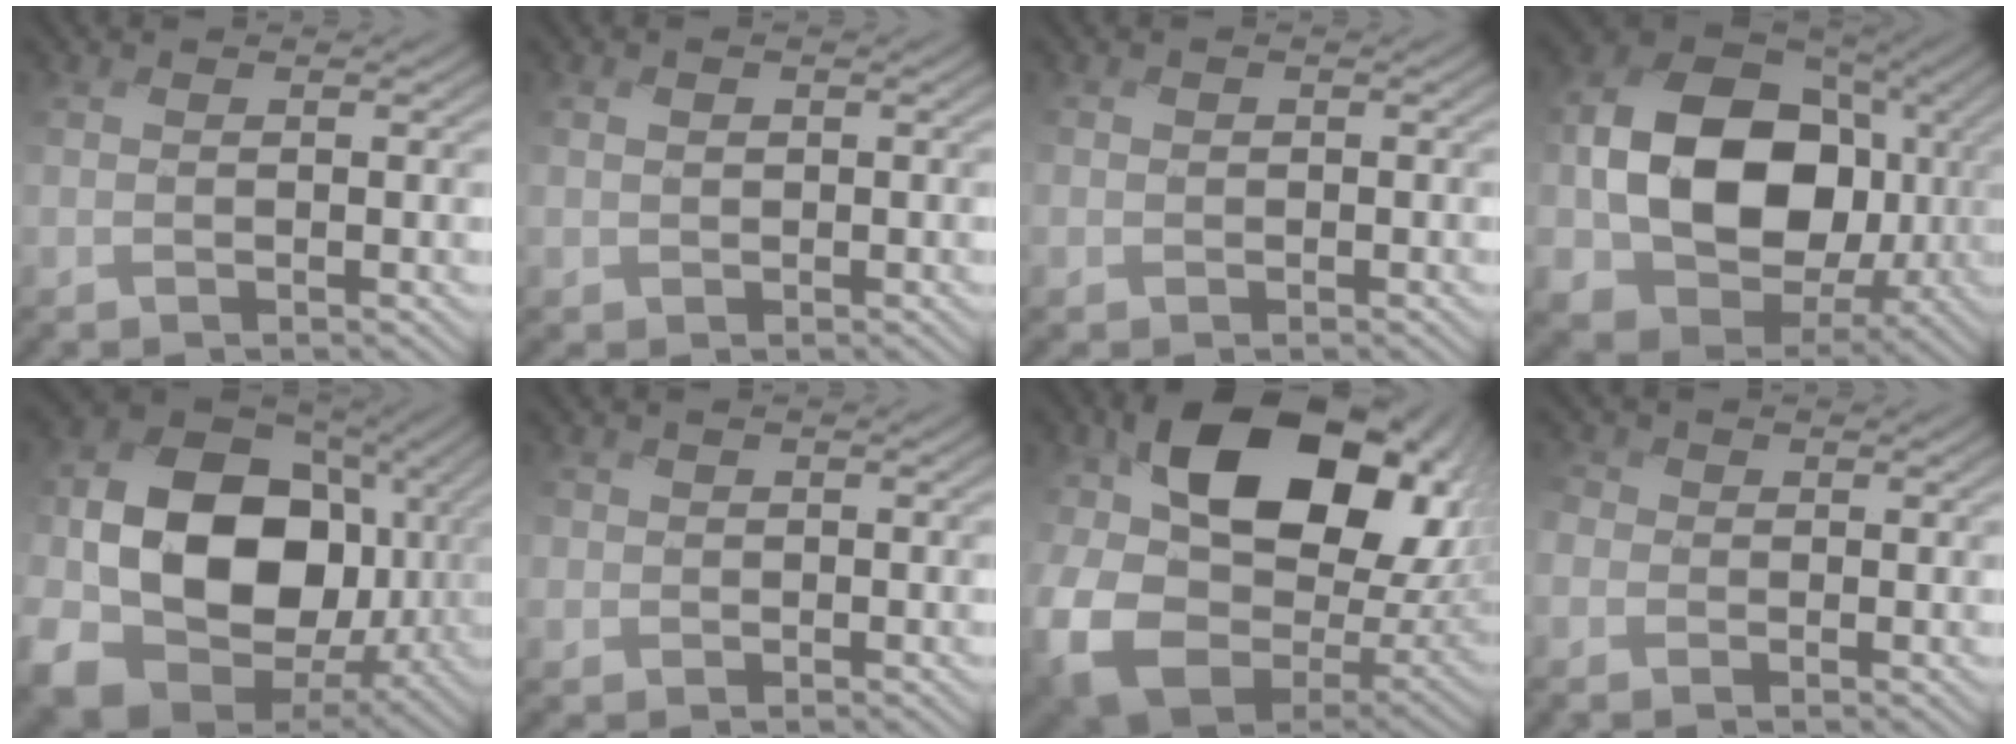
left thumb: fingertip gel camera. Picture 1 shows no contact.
{"total": 1.4, "force": [-0.2, 1.3, 0.4], "torque": [-0.014, -0.003, -0.006]}
{"total": 1.3, "force": [-0.5, 1.1, -0.5], "torque": [0.005, -0.005, -0.014]}
{"total": 15.3, "force": [-0.8, 12.0, 9.4], "torque": [-0.172, -0.034, -0.011]}
{"total": 18.2, "force": [-1.7, 14.3, 11.0], "torque": [-0.224, -0.041, -0.015]}
{"total": 1.6, "force": [-0.5, 1.3, -0.7], "torque": [0.009, -0.006, -0.018]}
{"total": 19.0, "force": [2.9, 13.7, 12.9], "torque": [-0.274, -0.017, 0.070]}
{"total": 3.0, "force": [-0.6, 2.9, 0.5], "torque": [-0.026, 0.006, -0.026]}